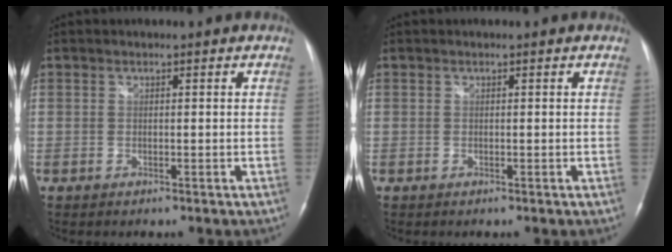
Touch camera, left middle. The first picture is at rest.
{"total": 0.0}